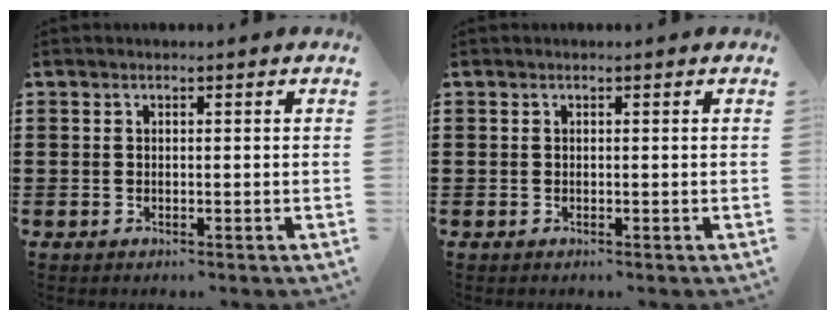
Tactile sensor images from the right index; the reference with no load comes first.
{"total": 0.0}